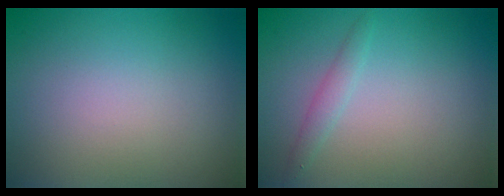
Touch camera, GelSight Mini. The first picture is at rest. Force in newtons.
{"total": 1.3, "press": 1.3, "slide": 0.1}